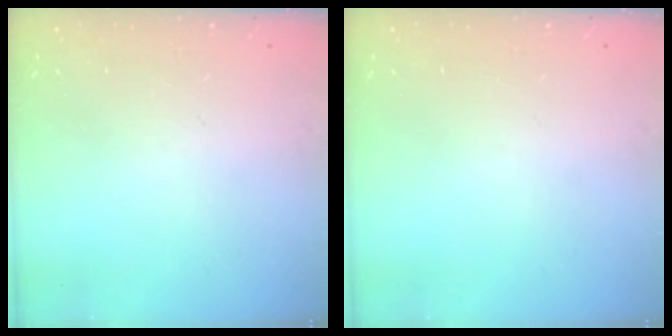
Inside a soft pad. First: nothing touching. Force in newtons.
{"total": 0.0}